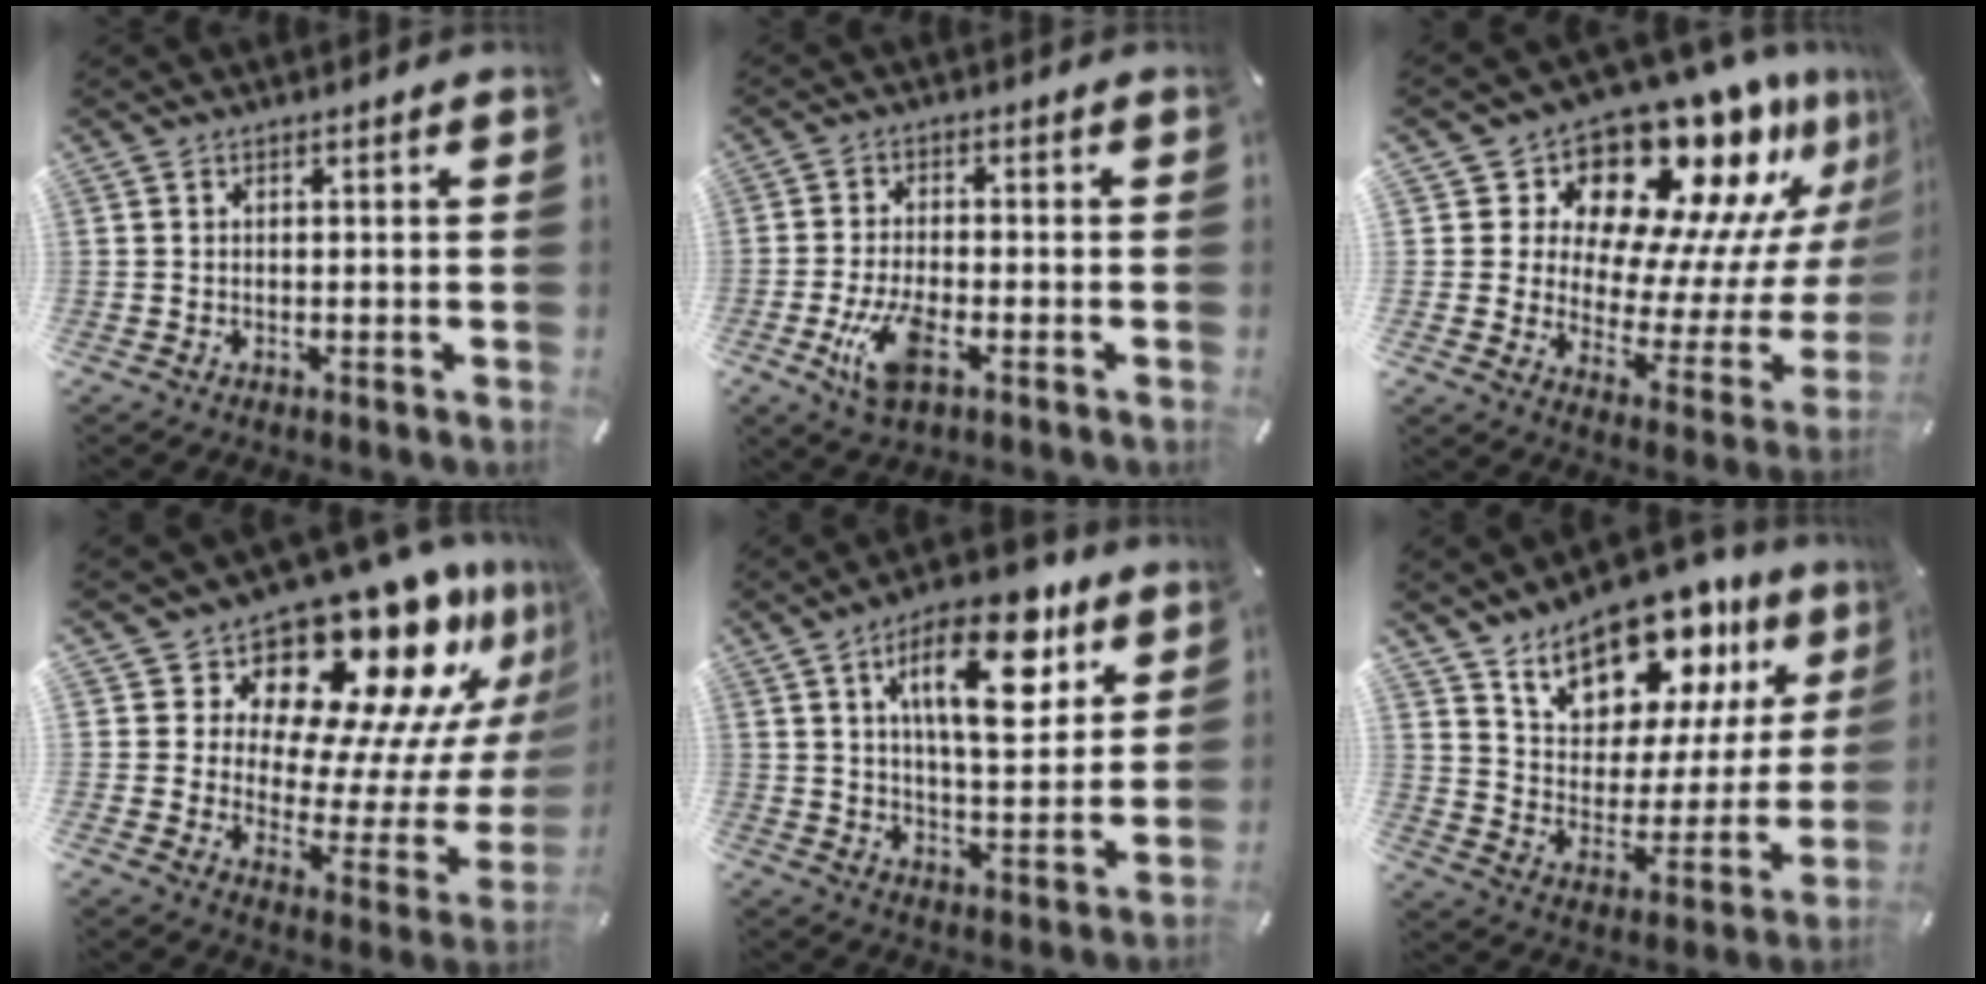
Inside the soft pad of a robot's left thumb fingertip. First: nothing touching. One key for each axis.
{"total": 8.7, "fx": -3.3, "fy": 3.9, "fz": 7.1, "tx": -0.156, "ty": -0.001, "tz": -0.057}
{"total": 16.9, "fx": 14.8, "fy": 6.7, "fz": 4.7, "tx": -0.050, "ty": -0.159, "tz": 0.245}
{"total": 19.6, "fx": 16.0, "fy": 7.9, "fz": 8.3, "tx": -0.088, "ty": -0.158, "tz": 0.261}
{"total": 18.0, "fx": 8.8, "fy": 8.0, "fz": 13.5, "tx": -0.204, "ty": -0.023, "tz": 0.140}
{"total": 17.4, "fx": 13.7, "fy": 8.8, "fz": 6.1, "tx": -0.097, "ty": -0.115, "tz": 0.241}